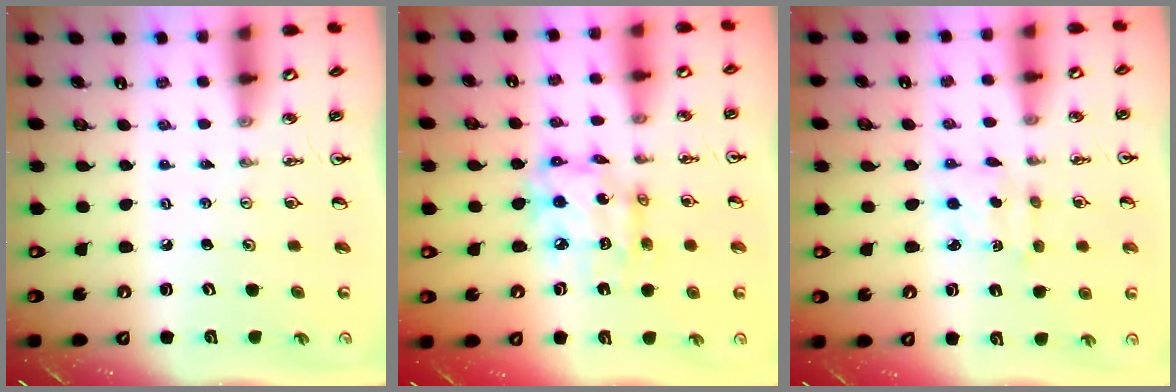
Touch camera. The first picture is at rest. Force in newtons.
{"total": 11.9, "press": 11.9, "slide": 1.3}
{"total": 2.8, "press": 2.7, "slide": 0.7}